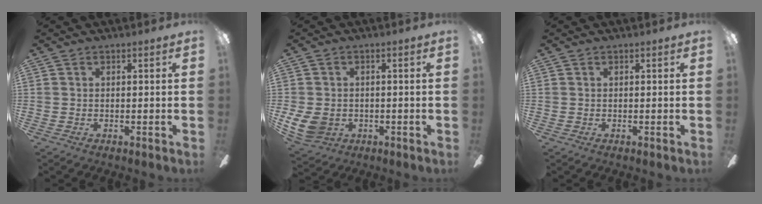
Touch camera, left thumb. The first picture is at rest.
{"total": 7.2, "force": [-1.5, 5.9, 3.8], "torque": [-0.090, 0.005, -0.025]}
{"total": 0.0}